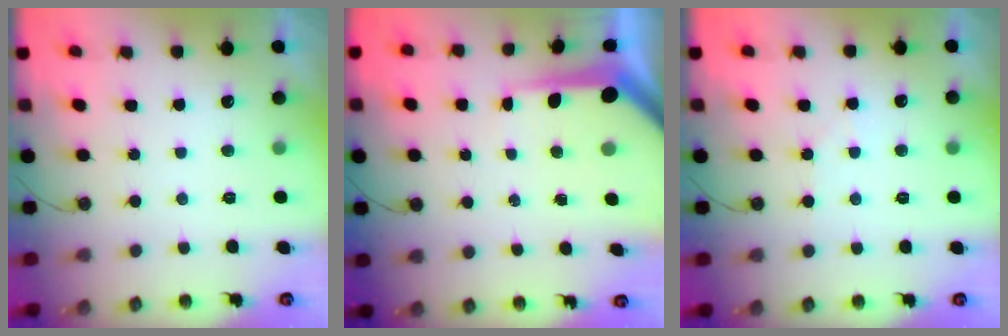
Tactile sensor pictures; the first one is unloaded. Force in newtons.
{"total": 8.0, "press": 8.0, "slide": 0.9}
{"total": 3.2, "press": 3.1, "slide": 0.6}